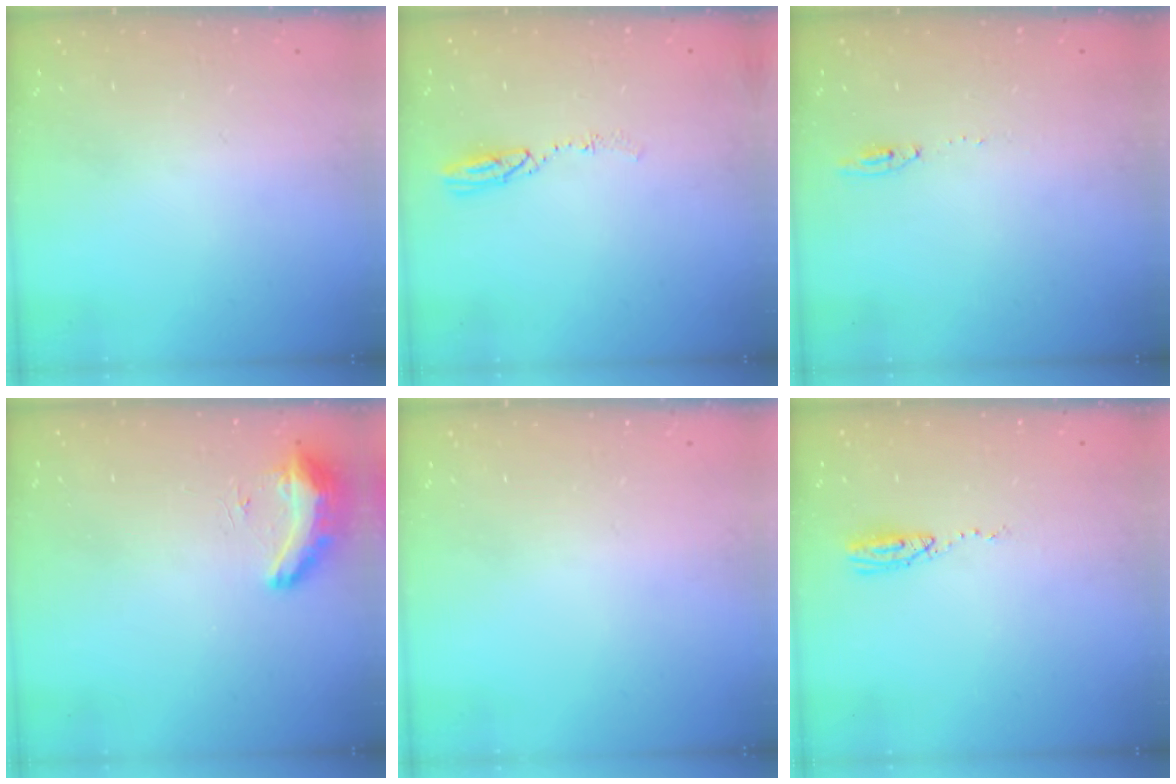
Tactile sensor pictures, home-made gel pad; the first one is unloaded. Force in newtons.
{"total": 5.2, "press": 5.1, "slide": 0.4}
{"total": 5.2, "press": 5.2, "slide": 0.5}
{"total": 17.3, "press": 10.6, "slide": 13.6}
{"total": 0.0}
{"total": 5.0, "press": 4.7, "slide": 1.5}